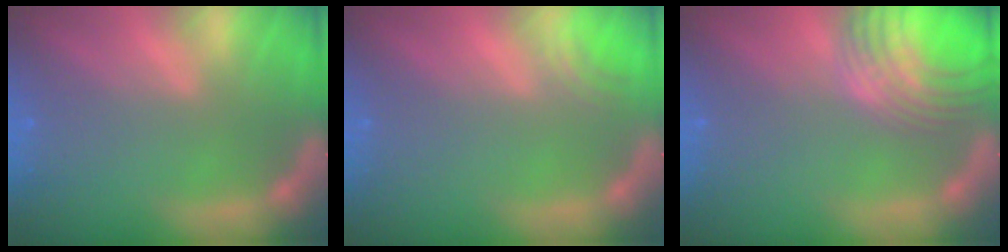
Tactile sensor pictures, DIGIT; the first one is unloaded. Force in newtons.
{"total": 1.5}
{"total": 9.5}